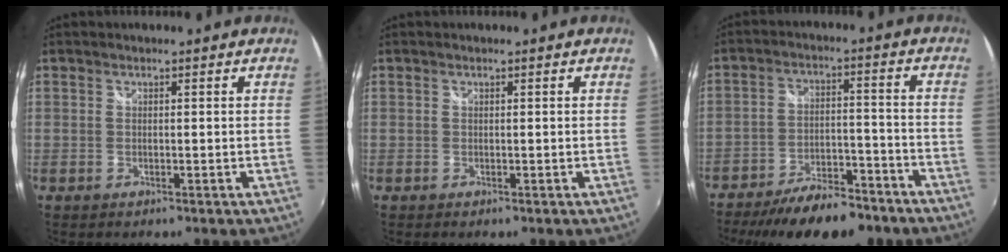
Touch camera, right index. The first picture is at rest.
{"total": 0.0}
{"total": 17.1, "force": [-13.7, 5.4, 8.7], "torque": [-0.167, -0.011, -0.196]}